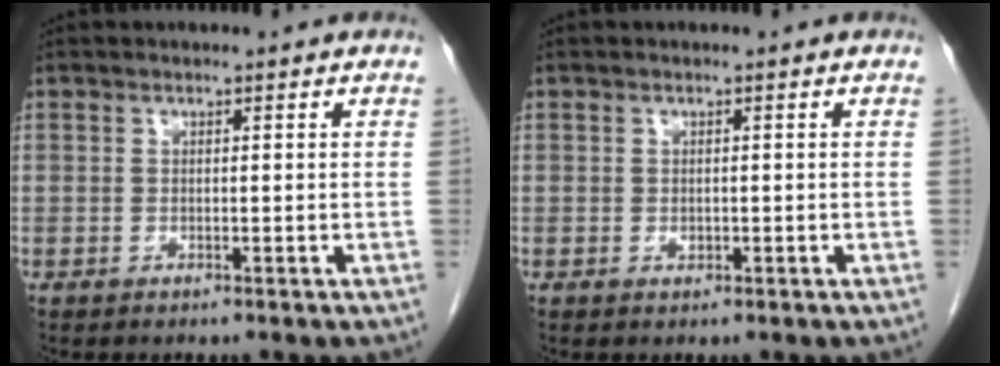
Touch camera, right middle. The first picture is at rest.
{"total": 0.7, "force": [-0.1, 0.5, 0.5], "torque": [-0.006, 0.001, 0.000]}